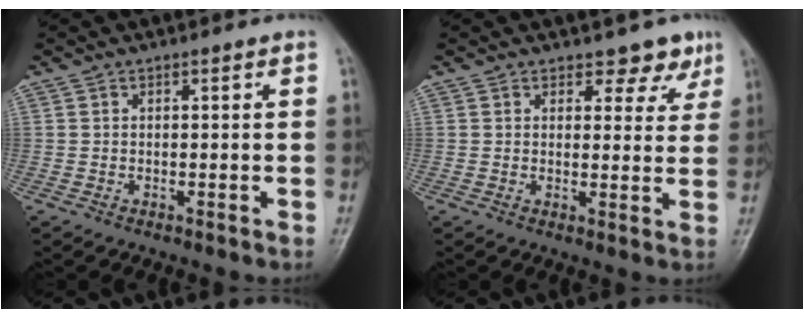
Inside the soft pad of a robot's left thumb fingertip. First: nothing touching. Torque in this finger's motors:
{"motor_torque": [-0.20, -0.13, -0.17, -0.24, 0.07]}